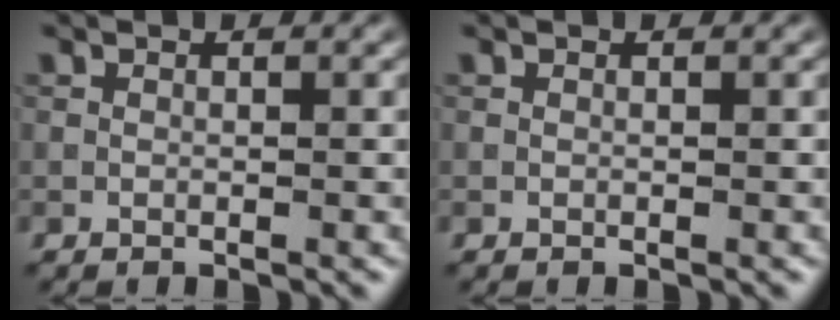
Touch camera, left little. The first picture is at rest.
{"total": 0.0}